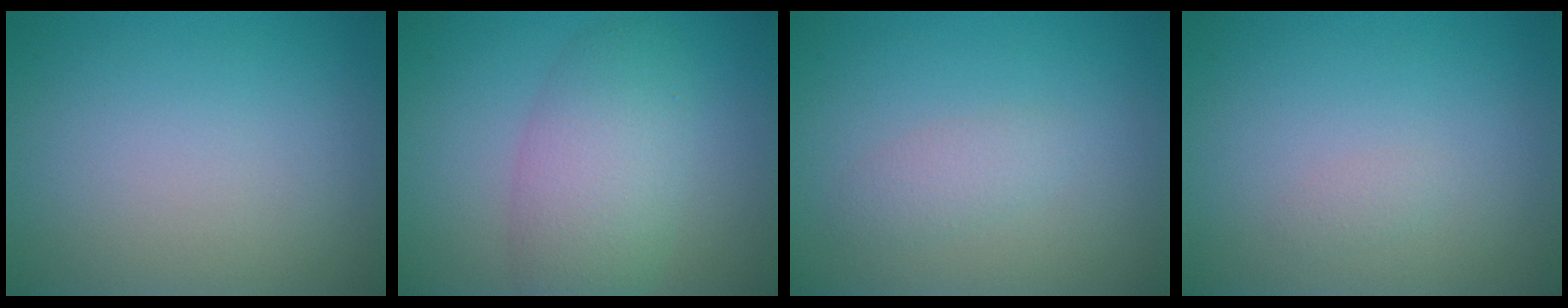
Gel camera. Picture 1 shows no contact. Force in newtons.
{"total": 5.5, "press": 5.4, "slide": 0.3}
{"total": 1.5, "press": 1.5, "slide": 0.1}
{"total": 0.6, "press": 0.6, "slide": 0.0}